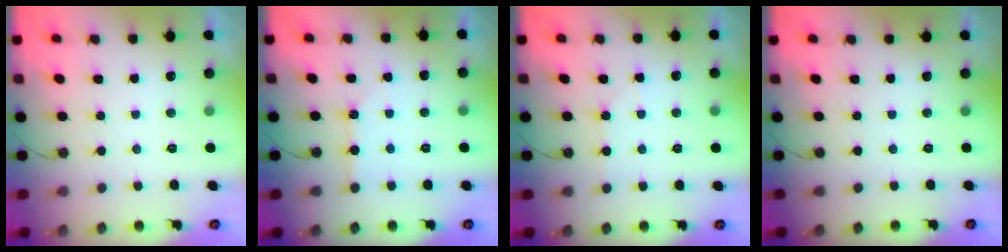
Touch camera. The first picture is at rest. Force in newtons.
{"total": 1.9, "press": 1.9, "slide": 0.4}
{"total": 3.4, "press": 3.4, "slide": 0.7}
{"total": 0.0}